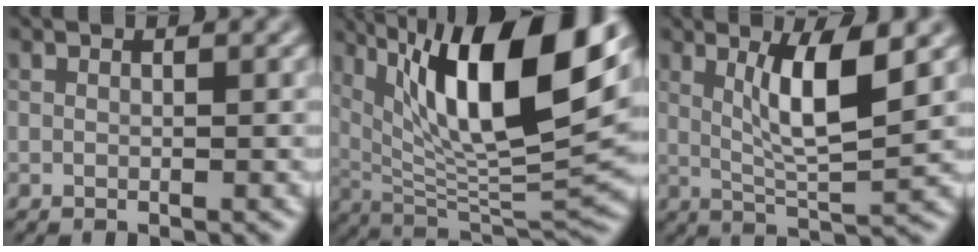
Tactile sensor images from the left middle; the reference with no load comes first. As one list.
[{"total": 14.4, "force": [6.0, 4.1, 12.4], "torque": [-0.202, 0.002, 0.106]}, {"total": 5.7, "force": [1.8, 1.0, 5.3], "torque": [-0.097, -0.005, 0.038]}]